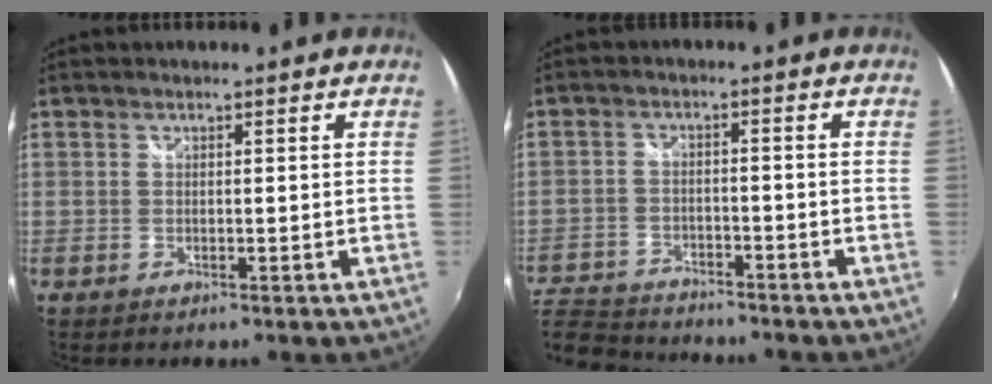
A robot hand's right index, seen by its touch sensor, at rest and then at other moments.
{"total": 12.4, "force": [-10.9, 4.5, 3.8], "torque": [-0.119, -0.008, -0.189]}